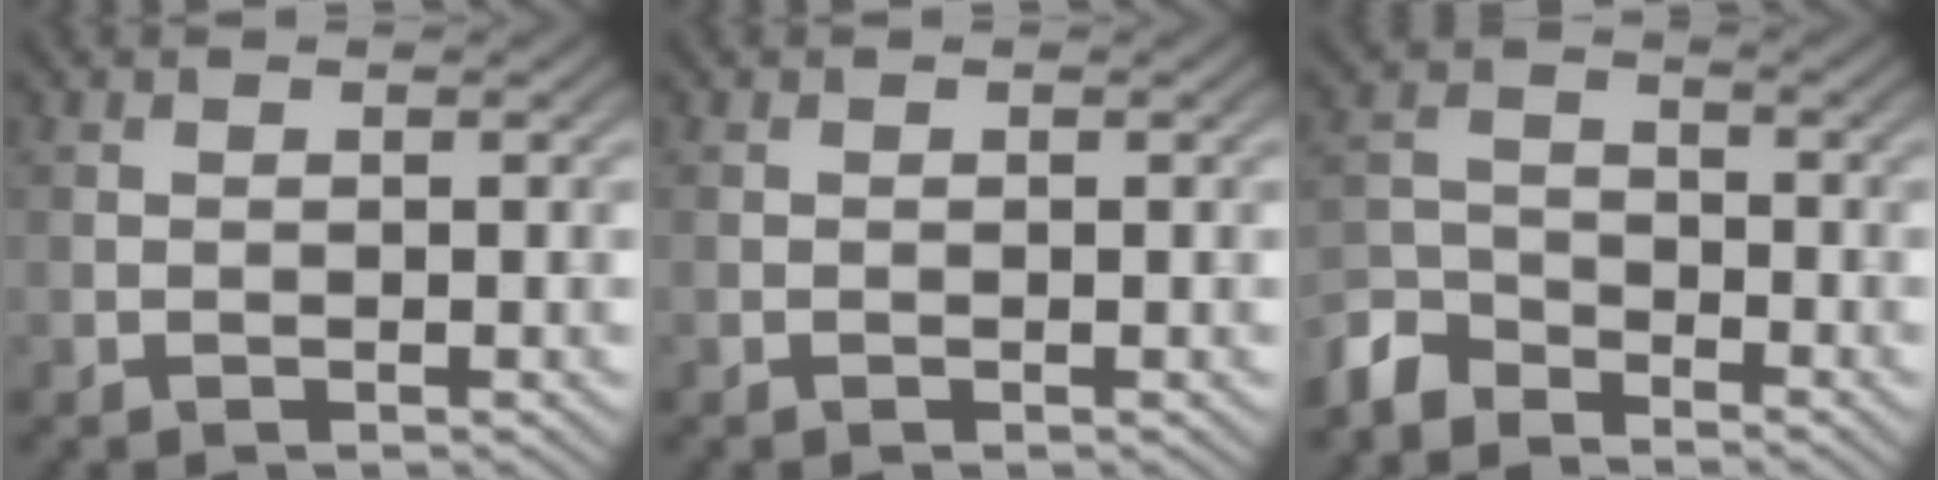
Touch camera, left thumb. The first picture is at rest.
{"total": 0.0}
{"total": 5.1, "force": [-4.4, 2.1, 1.5], "torque": [-0.037, -0.006, -0.108]}